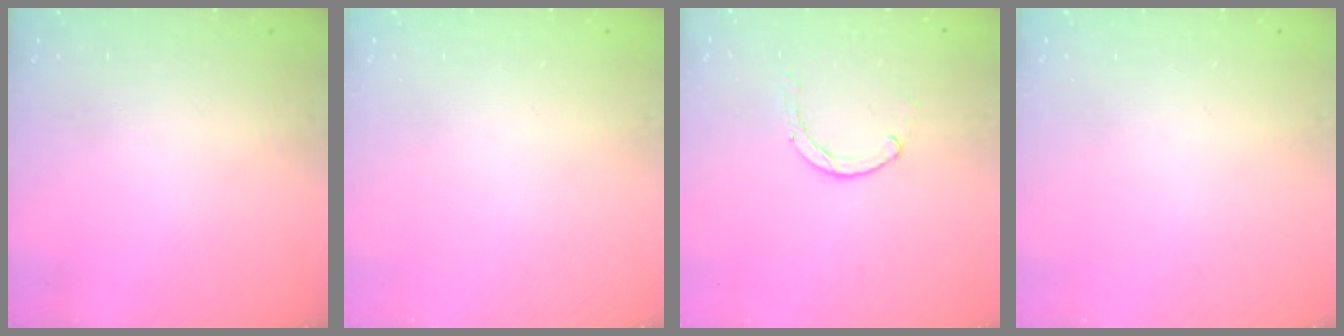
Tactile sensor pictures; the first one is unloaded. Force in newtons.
{"total": 0.0}
{"total": 0.8, "press": 0.8, "slide": 0.2}
{"total": 0.0}